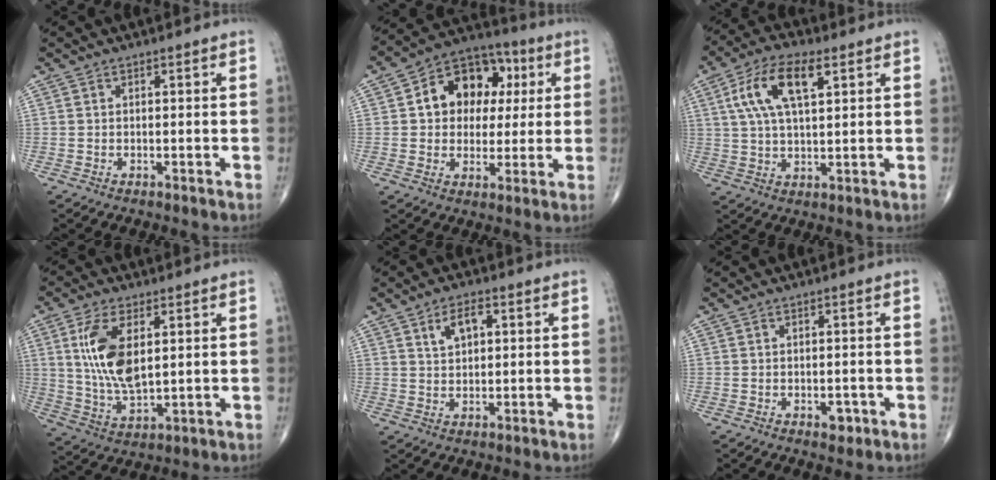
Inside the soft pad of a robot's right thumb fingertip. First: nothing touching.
{"total": 14.6, "force": [3.2, 10.9, 9.1], "torque": [-0.089, 0.016, 0.042]}
{"total": 11.7, "force": [4.3, 5.0, 9.7], "torque": [-0.190, 0.006, 0.078]}
{"total": 12.1, "force": [3.0, 5.8, 10.3], "torque": [-0.202, -0.019, 0.065]}
{"total": 4.7, "force": [1.9, 2.5, 3.5], "torque": [-0.054, -0.001, 0.034]}
{"total": 2.2, "force": [-1.0, 1.3, 1.4], "torque": [-0.006, 0.002, -0.011]}